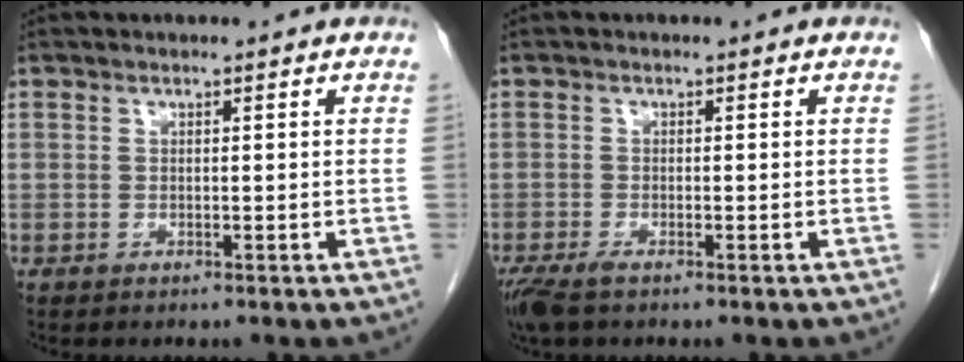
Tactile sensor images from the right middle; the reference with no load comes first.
{"total": 3.2, "force": [-2.3, 0.8, 2.0], "torque": [-0.043, -0.010, -0.042]}